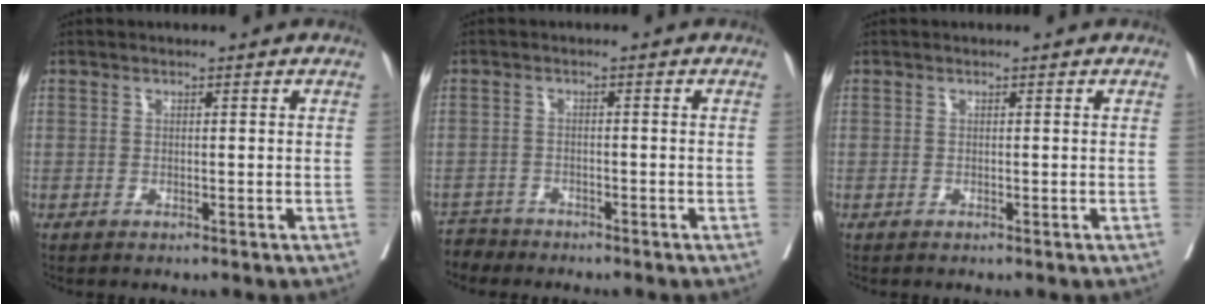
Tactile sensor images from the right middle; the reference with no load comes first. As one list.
[{"total": 3.1, "force": [-2.8, 0.7, -0.9], "torque": [0.014, -0.007, -0.054]}, {"total": 0.0}]